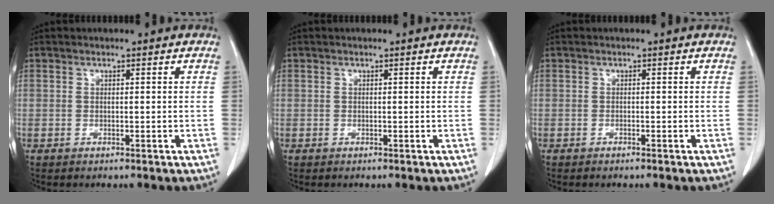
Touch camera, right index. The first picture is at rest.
{"total": 0.0}
{"total": 0.5, "force": [-0.4, 0.0, 0.2], "torque": [-0.007, -0.001, -0.007]}